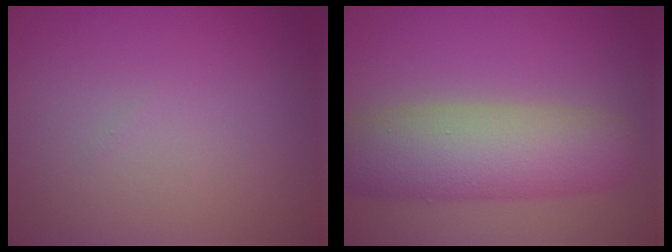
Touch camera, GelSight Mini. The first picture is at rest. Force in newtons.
{"total": 7.1, "press": 7.1, "slide": 0.1}